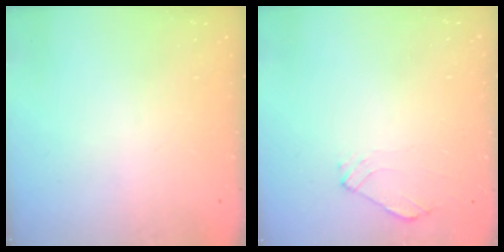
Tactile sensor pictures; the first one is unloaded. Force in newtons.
{"total": 2.5, "press": 2.4, "slide": 0.7}